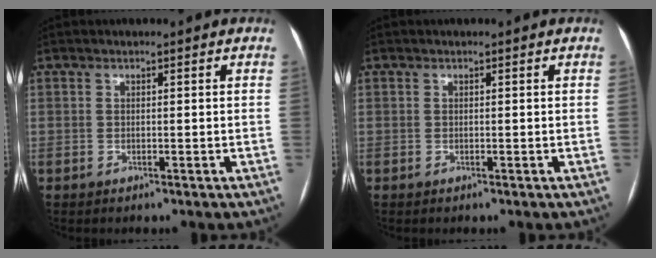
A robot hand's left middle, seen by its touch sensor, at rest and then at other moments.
{"total": 0.0}